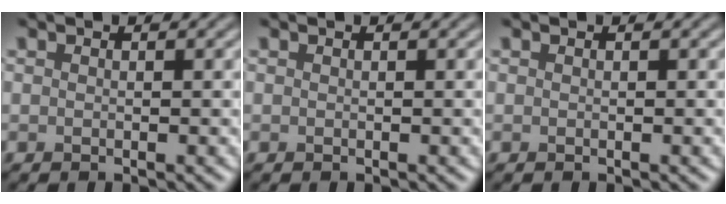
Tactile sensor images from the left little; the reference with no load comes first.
{"total": 0.0}
{"total": 0.0}